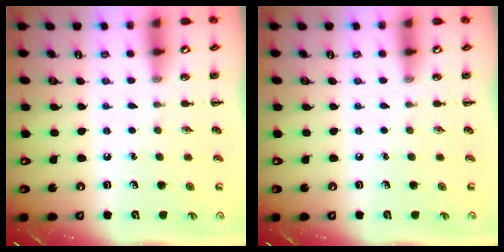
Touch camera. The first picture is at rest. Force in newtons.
{"total": 0.0}